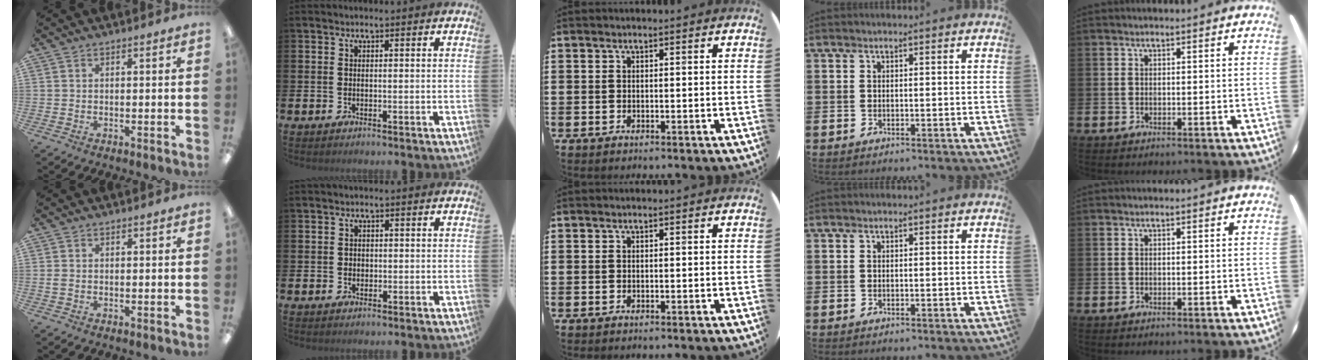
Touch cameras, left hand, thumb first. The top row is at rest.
{"thumb": {"total": 0.9, "force": [0.0, 0.7, 0.6], "torque": [-0.012, 0.002, -0.001]}, "index": {"total": 0.9, "force": [0.1, 0.8, 0.3], "torque": [0.003, 0.004, -0.002]}}